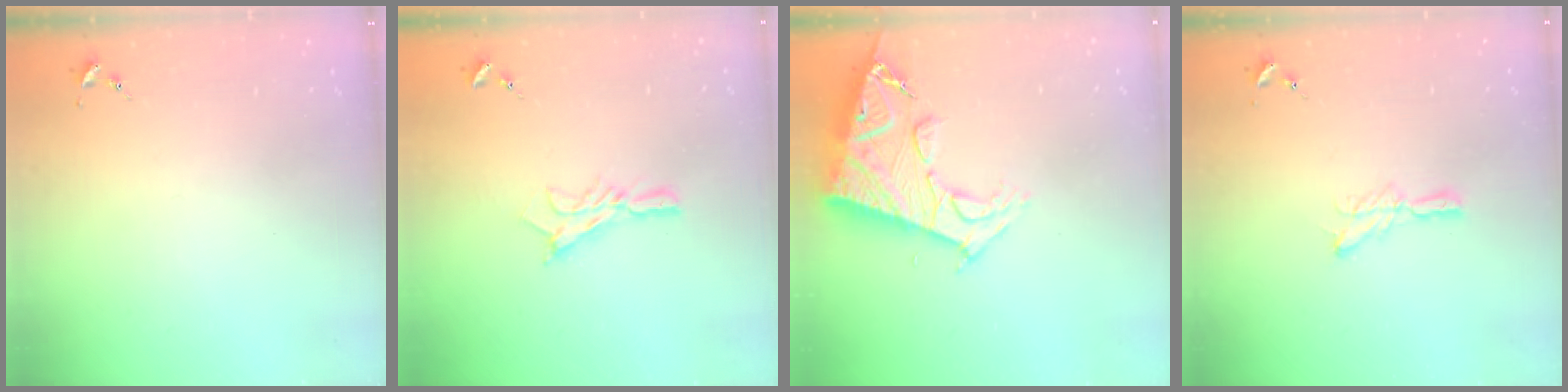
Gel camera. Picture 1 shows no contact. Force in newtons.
{"total": 10.9, "press": 10.8, "slide": 0.7}
{"total": 14.6, "press": 14.5, "slide": 1.3}
{"total": 6.6, "press": 6.6, "slide": 0.2}